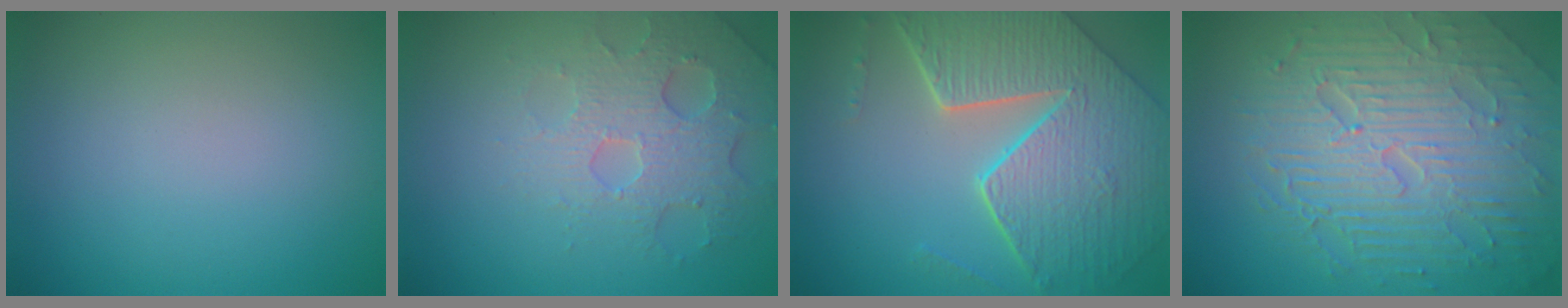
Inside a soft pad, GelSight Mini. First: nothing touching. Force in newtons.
{"total": 4.7, "press": 3.6, "slide": 2.9}
{"total": 9.0, "press": 6.4, "slide": 6.4}
{"total": 9.4, "press": 6.2, "slide": 7.0}